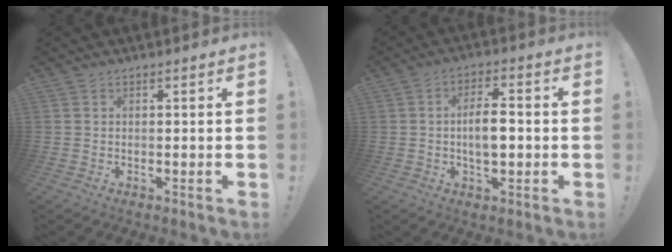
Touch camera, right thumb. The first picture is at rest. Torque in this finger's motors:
{"motor_torque": [0.05, 0.31, 0.54, 0.19, 0.05]}